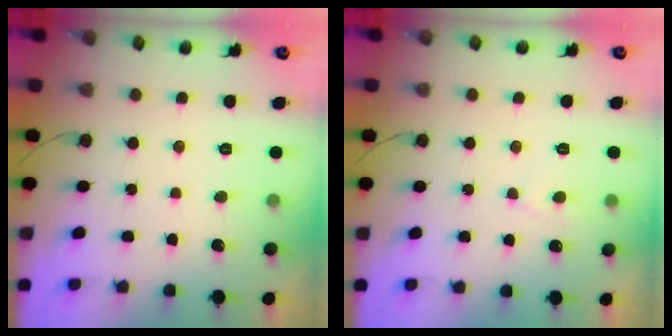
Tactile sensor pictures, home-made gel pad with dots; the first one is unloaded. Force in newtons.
{"total": 3.6, "press": 3.6, "slide": 0.3}